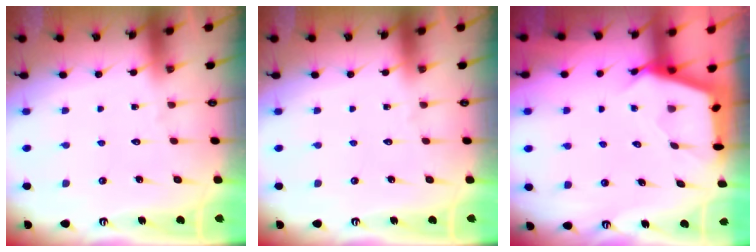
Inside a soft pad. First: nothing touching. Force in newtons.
{"total": 0.0}
{"total": 2.7, "press": 2.7, "slide": 0.3}